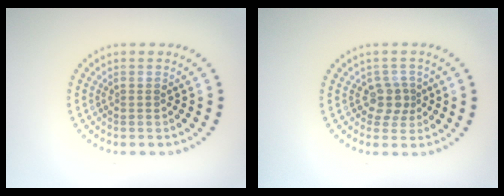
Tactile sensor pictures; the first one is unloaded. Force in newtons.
{"total": 2.1, "press": 1.7, "slide": 1.2}